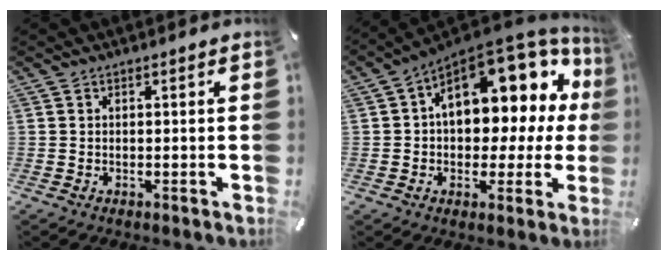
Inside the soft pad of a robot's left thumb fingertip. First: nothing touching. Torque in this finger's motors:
{"motor_torque": [0.93, 0.97, 1.36, 0.58, 0.25]}